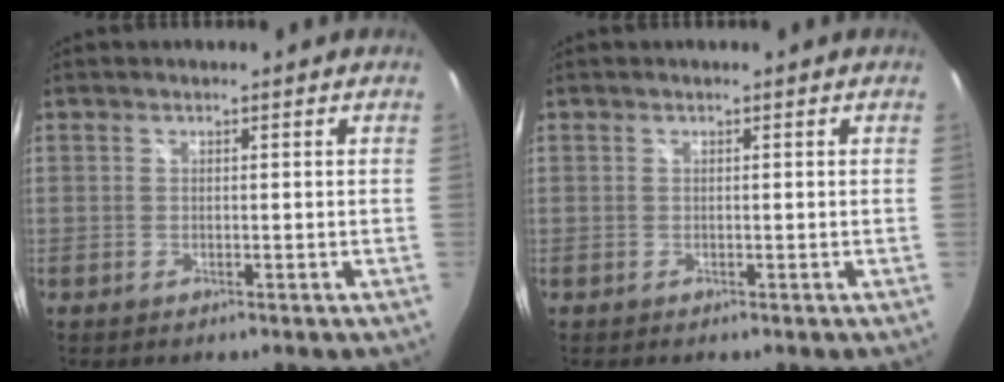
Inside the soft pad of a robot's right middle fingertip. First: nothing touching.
{"total": 0.0}